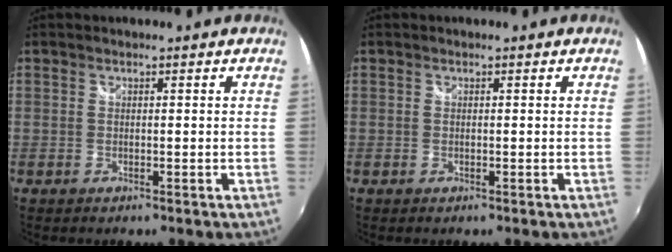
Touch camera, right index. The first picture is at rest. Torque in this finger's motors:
{"motor_torque": [0.00, 0.22, -0.02, -0.01]}